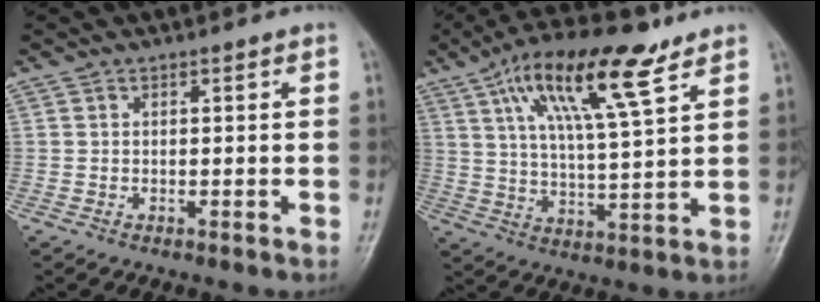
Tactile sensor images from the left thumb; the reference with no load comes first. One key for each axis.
{"total": 16.6, "fx": 8.8, "fy": 4.7, "fz": 13.3, "tx": -0.217, "ty": -0.019, "tz": 0.152}